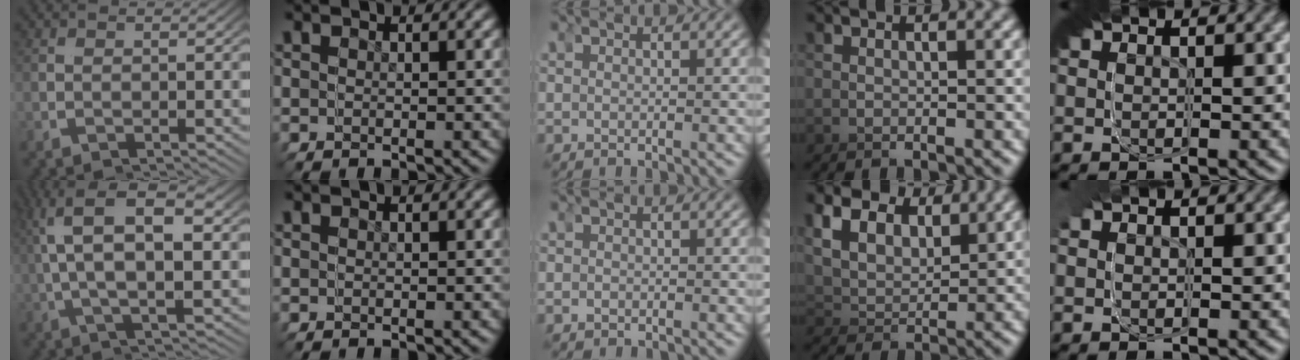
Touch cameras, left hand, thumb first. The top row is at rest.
{"thumb": {"total": 6.9, "force": [3.6, 0.1, 5.9], "torque": [-0.107, 0.034, 0.043]}, "middle": {"total": 0.8, "force": [0.6, 0.5, 0.1], "torque": [-0.002, 0.000, 0.010]}, "ring": {"total": 4.9, "force": [3.6, -0.6, -3.4], "torque": [0.032, 0.028, 0.039]}, "little": {"total": 0.7, "force": [0.6, -0.3, -0.4], "torque": [0.005, 0.000, 0.010]}}